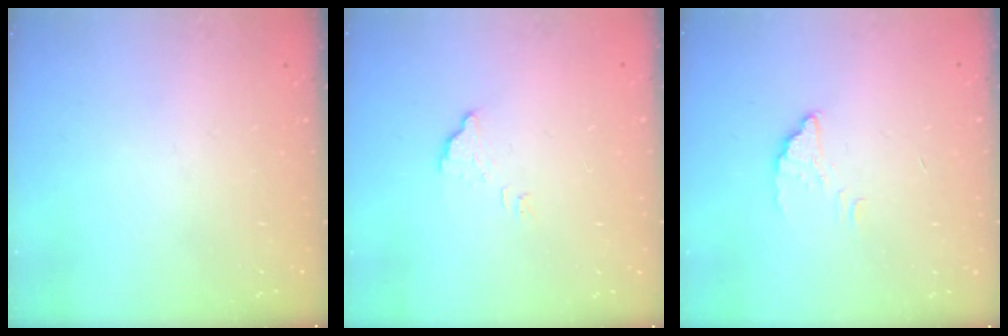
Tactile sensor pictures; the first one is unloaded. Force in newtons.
{"total": 2.3, "press": 2.3, "slide": 0.1}
{"total": 1.8, "press": 1.8, "slide": 0.1}